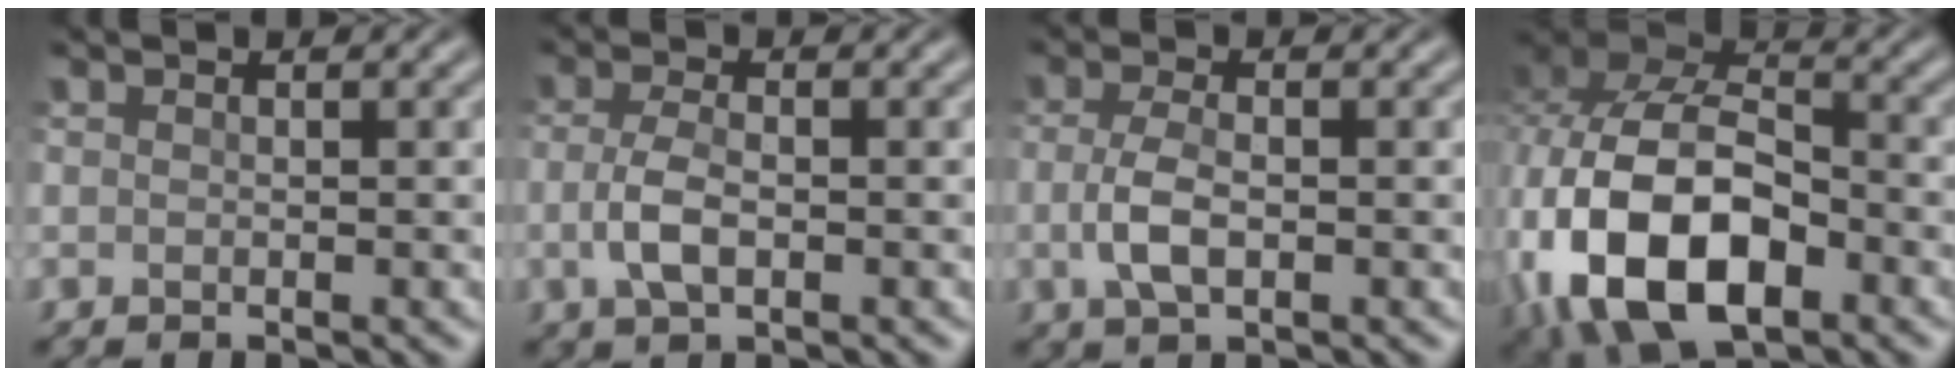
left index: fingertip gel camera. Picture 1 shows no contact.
{"total": 3.1, "force": [-0.6, 1.4, 2.7], "torque": [-0.060, -0.003, -0.014]}
{"total": 3.2, "force": [-0.5, 1.4, 2.8], "torque": [-0.063, -0.003, -0.012]}
{"total": 14.9, "force": [-4.1, 9.1, 11.1], "torque": [-0.228, -0.023, -0.074]}